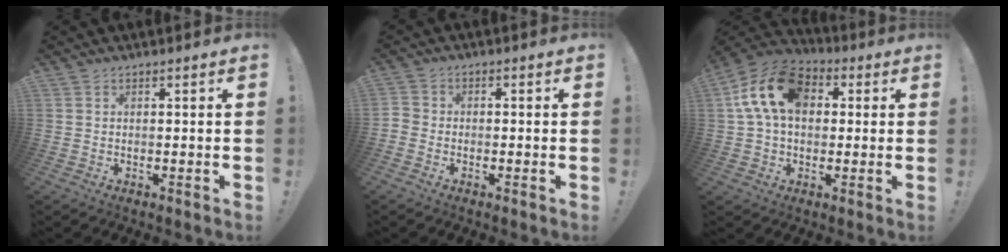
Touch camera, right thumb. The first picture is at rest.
{"total": 2.3, "force": [-1.6, 1.5, 0.8], "torque": [-0.017, 0.005, -0.033]}
{"total": 16.7, "force": [3.8, 11.3, 11.7], "torque": [-0.210, 0.016, 0.070]}